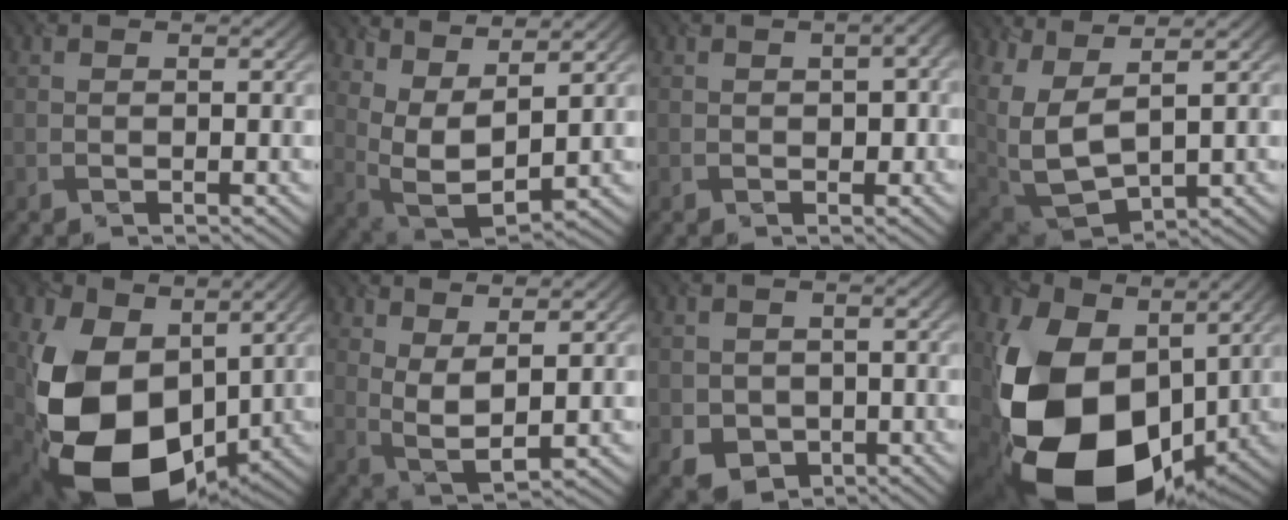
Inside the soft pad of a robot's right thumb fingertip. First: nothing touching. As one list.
[{"total": 9.3, "force": [5.0, 3.6, 6.9], "torque": [-0.171, 0.002, 0.105]}, {"total": 2.9, "force": [0.1, 1.8, 2.3], "torque": [-0.033, -0.002, 0.008]}, {"total": 11.6, "force": [3.5, 5.8, 9.4], "torque": [-0.244, -0.013, 0.088]}, {"total": 17.3, "force": [0.3, 12.3, 12.1], "torque": [-0.272, -0.048, 0.015]}, {"total": 5.1, "force": [2.3, 1.8, 4.2], "torque": [-0.100, -0.003, 0.048]}, {"total": 3.4, "force": [-0.7, 3.1, 1.2], "torque": [-0.041, -0.017, -0.012]}, {"total": 20.4, "force": [-0.4, 14.8, 14.1], "torque": [-0.333, -0.040, 0.012]}]